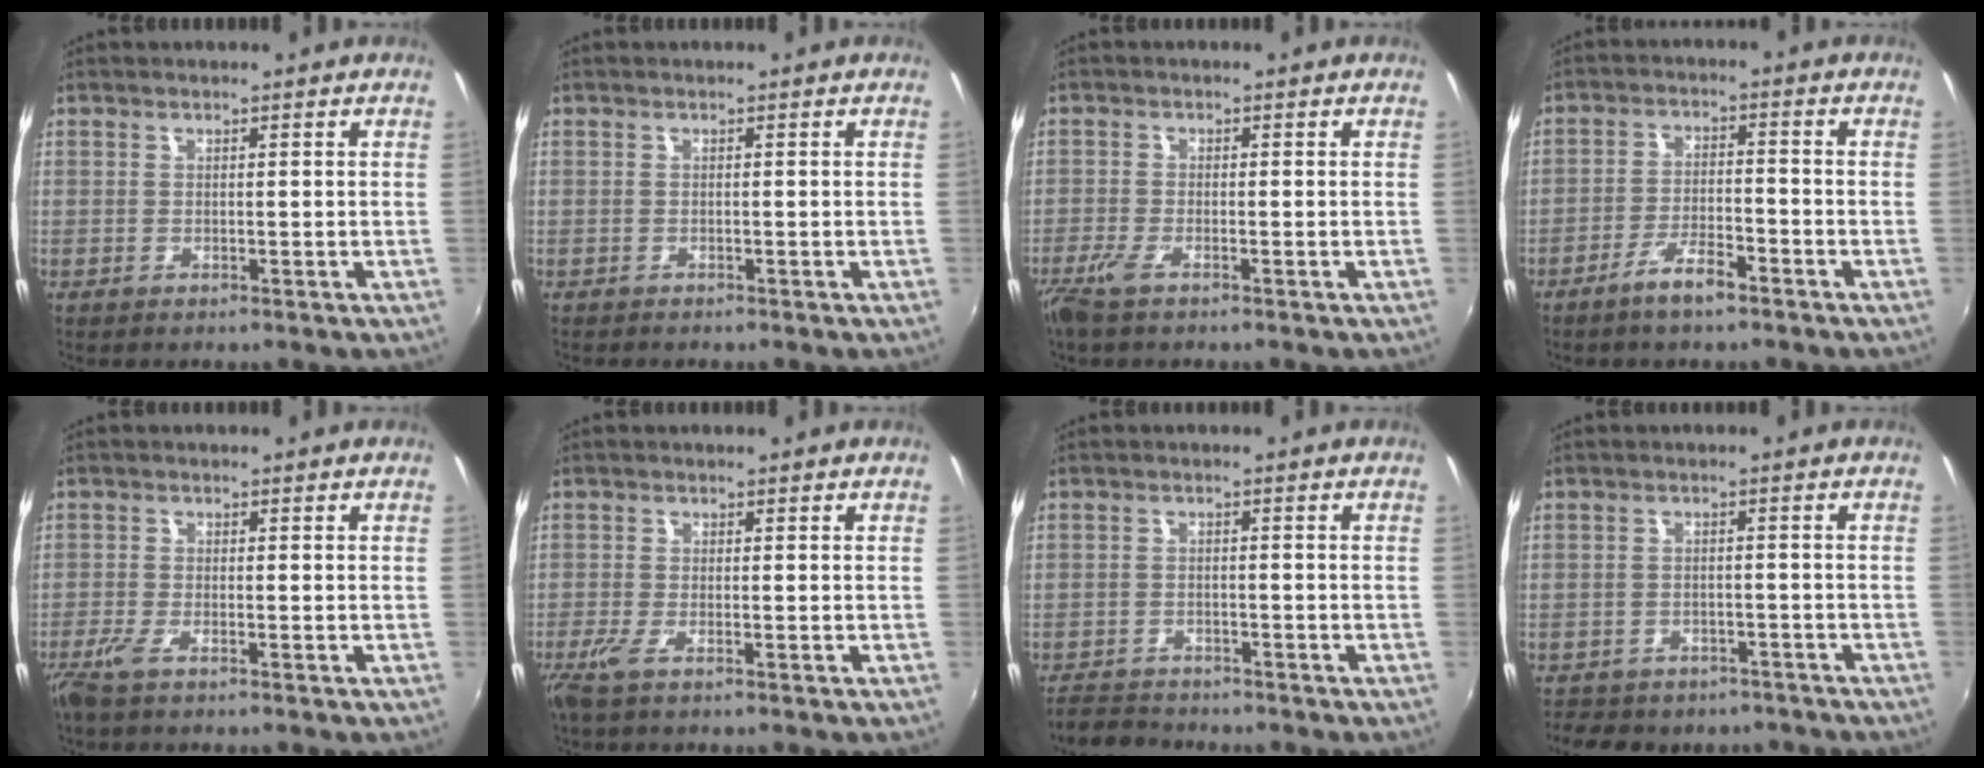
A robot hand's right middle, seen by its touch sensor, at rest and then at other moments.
{"total": 0.8, "force": [-0.8, 0.3, 0.1], "torque": [-0.007, 0.000, -0.011]}
{"total": 3.3, "force": [-2.3, 0.4, 2.3], "torque": [-0.057, -0.011, -0.046]}
{"total": 5.8, "force": [-4.2, 1.3, 3.7], "torque": [-0.083, 0.001, -0.073]}
{"total": 3.2, "force": [-2.3, 0.5, 2.1], "torque": [-0.054, -0.010, -0.046]}
{"total": 2.7, "force": [-1.7, 0.1, 2.0], "torque": [-0.048, -0.011, -0.036]}
{"total": 4.9, "force": [-4.6, 1.4, 0.5], "torque": [-0.032, -0.004, -0.084]}
{"total": 10.9, "force": [-8.6, 5.5, 3.9], "torque": [-0.093, -0.004, -0.115]}